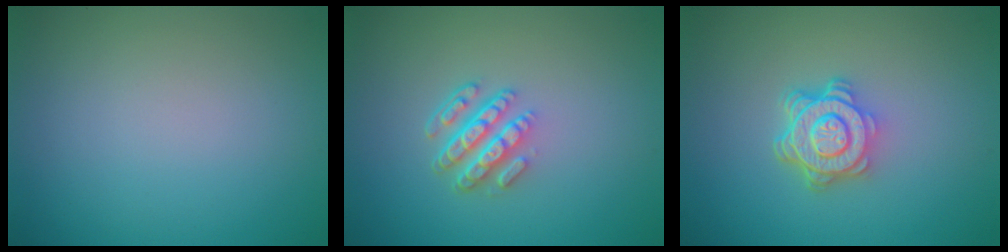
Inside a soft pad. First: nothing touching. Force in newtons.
{"total": 4.3, "press": 3.1, "slide": 2.9}
{"total": 4.9, "press": 3.7, "slide": 3.2}